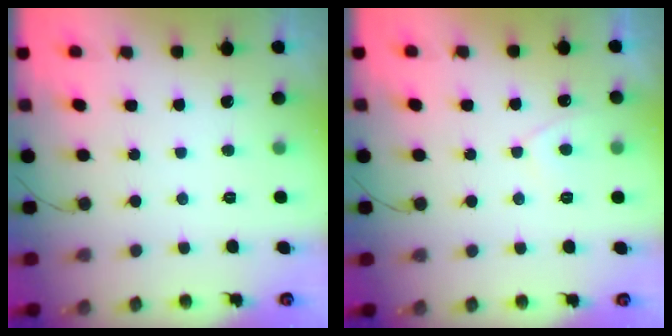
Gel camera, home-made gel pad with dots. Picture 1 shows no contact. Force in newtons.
{"total": 2.7, "press": 2.7, "slide": 0.6}